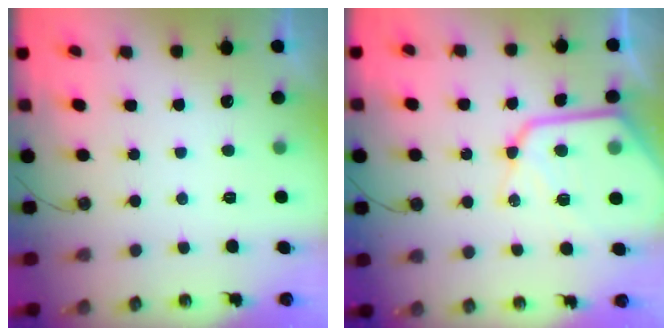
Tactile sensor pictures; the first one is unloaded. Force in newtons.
{"total": 16.1, "press": 16.1, "slide": 1.6}